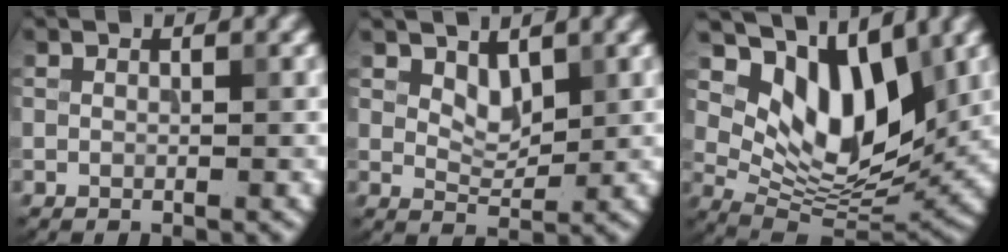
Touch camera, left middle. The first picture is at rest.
{"total": 2.3, "force": [1.4, 1.2, 1.3], "torque": [-0.024, -0.008, 0.026]}
{"total": 10.2, "force": [5.1, 5.1, 7.3], "torque": [-0.120, -0.013, 0.093]}